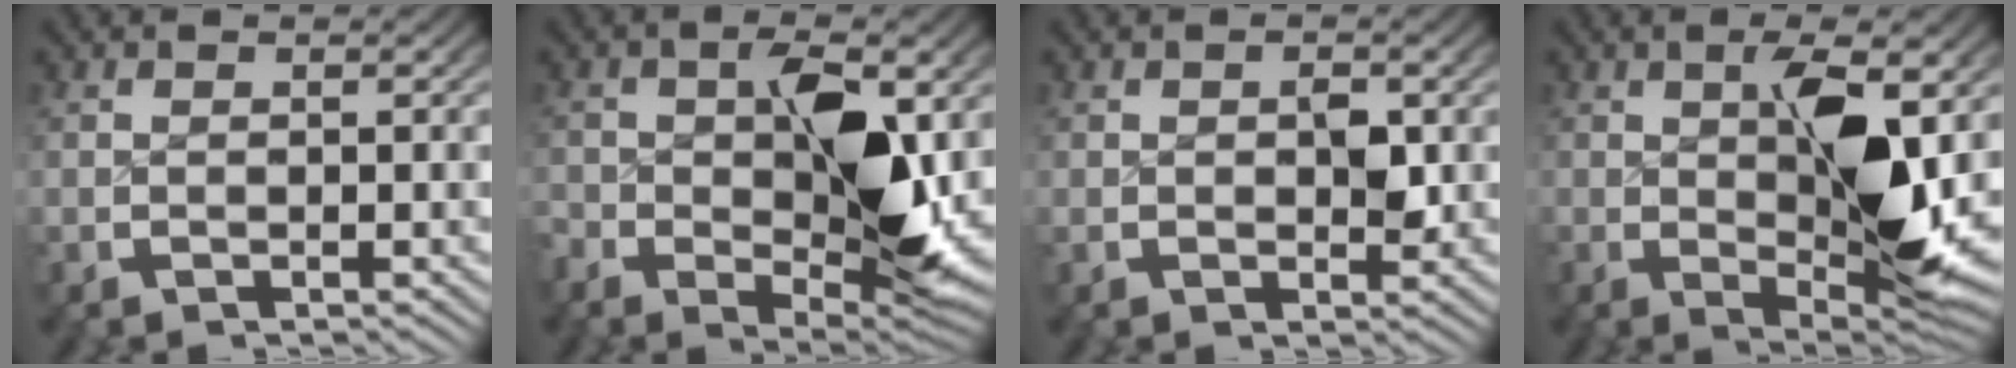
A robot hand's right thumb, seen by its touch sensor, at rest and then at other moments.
{"total": 9.4, "force": [-0.8, 5.0, 7.9], "torque": [-0.127, -0.029, 0.001]}
{"total": 2.0, "force": [0.2, 1.1, 1.6], "torque": [-0.025, -0.011, 0.011]}
{"total": 9.2, "force": [-0.2, 3.8, 8.4], "torque": [-0.142, -0.023, 0.012]}